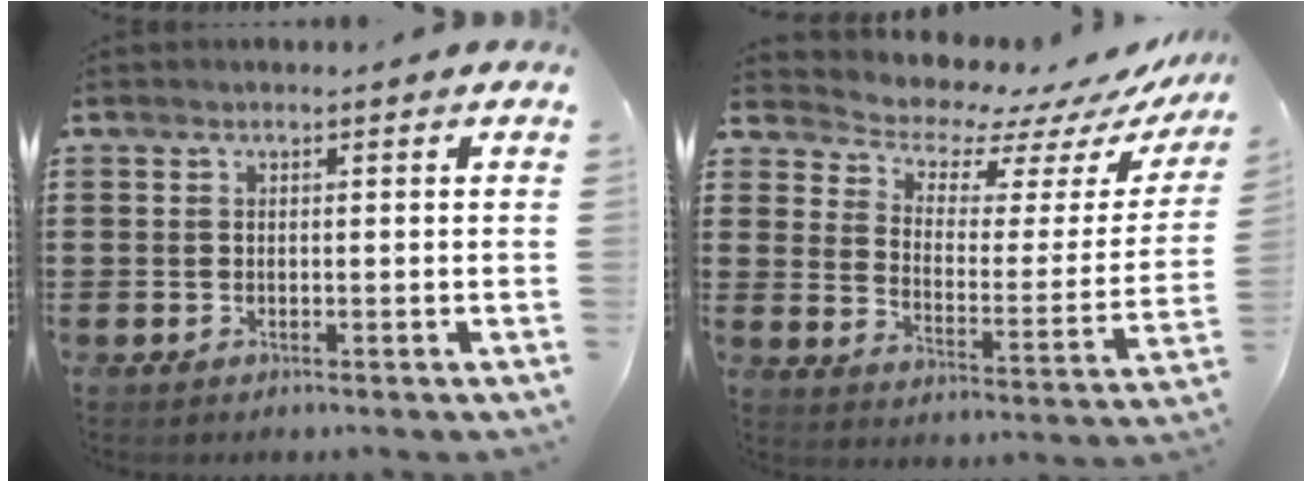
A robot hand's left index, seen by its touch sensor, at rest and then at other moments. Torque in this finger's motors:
{"motor_torque": [1.23, -0.90, 0.25, -0.01]}